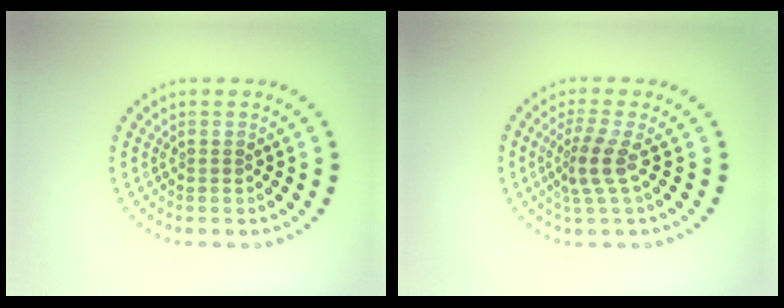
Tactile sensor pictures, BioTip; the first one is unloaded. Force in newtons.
{"total": 2.7, "press": 1.9, "slide": 1.9}